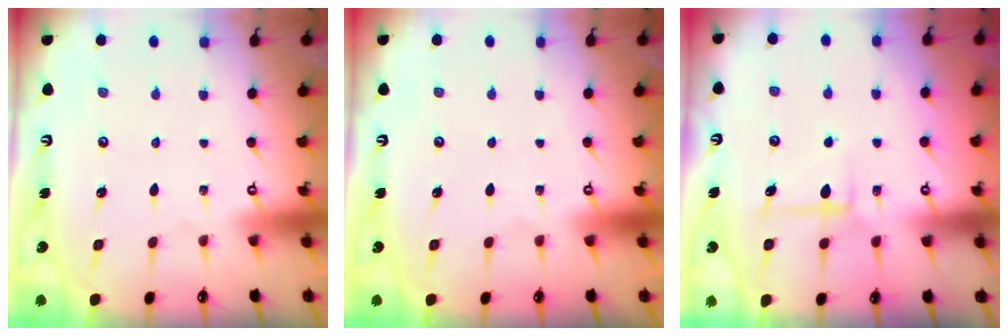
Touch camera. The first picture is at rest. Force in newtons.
{"total": 0.0}
{"total": 6.4, "press": 6.4, "slide": 0.1}